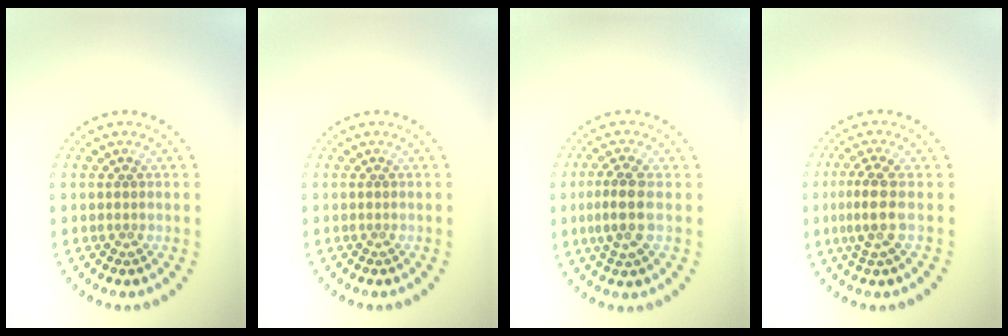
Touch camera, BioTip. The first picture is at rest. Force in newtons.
{"total": 0.0}
{"total": 3.0, "press": 2.7, "slide": 1.2}
{"total": 2.8, "press": 2.4, "slide": 1.4}